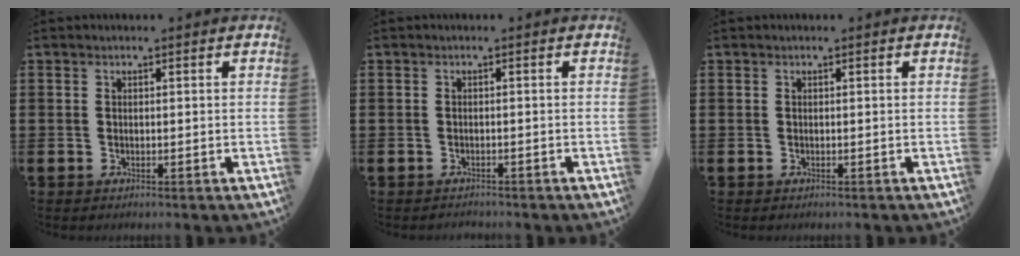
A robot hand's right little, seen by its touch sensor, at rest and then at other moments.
{"total": 0.6, "force": [-0.6, 0.0, 0.0], "torque": [-0.001, -0.002, -0.013]}
{"total": 0.0}